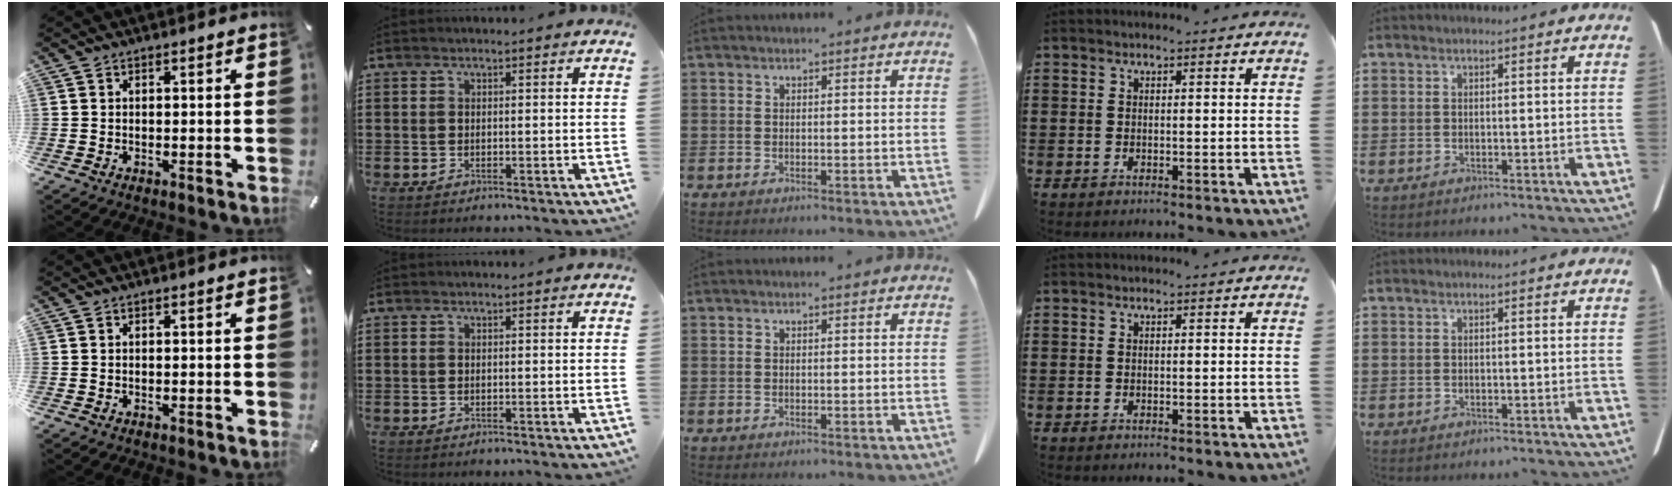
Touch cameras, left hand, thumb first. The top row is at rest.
{}